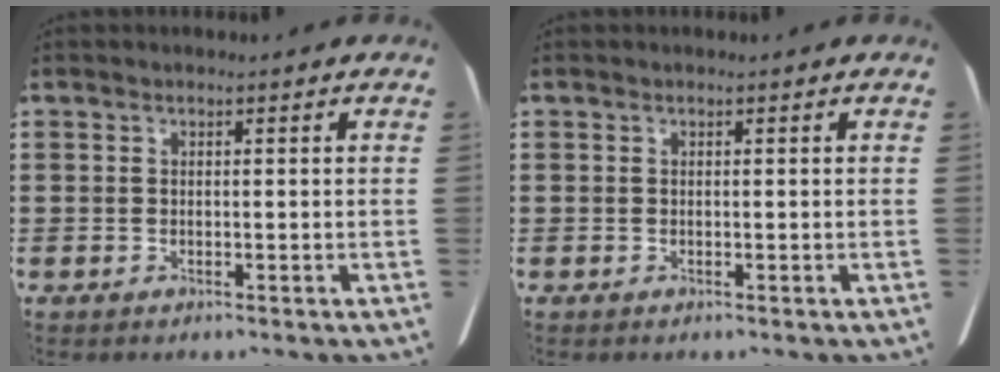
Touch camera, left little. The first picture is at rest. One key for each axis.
{"total": 0.0}